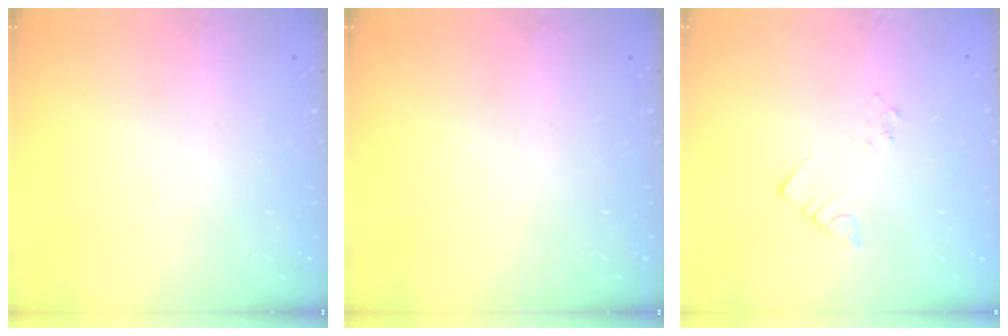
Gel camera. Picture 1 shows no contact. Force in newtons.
{"total": 0.0}
{"total": 2.2, "press": 2.2, "slide": 0.1}